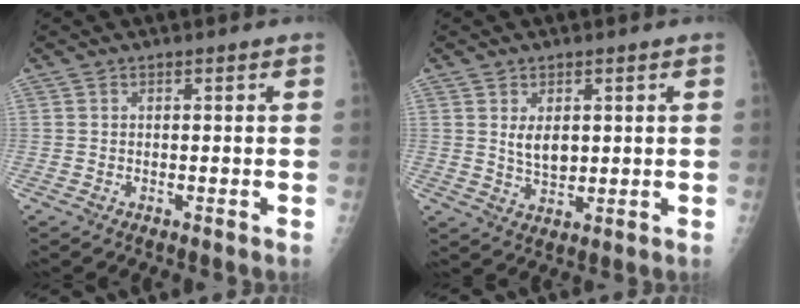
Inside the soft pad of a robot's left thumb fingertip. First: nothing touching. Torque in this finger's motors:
{"motor_torque": [0.08, 0.06, 0.45, -0.14, 0.14]}